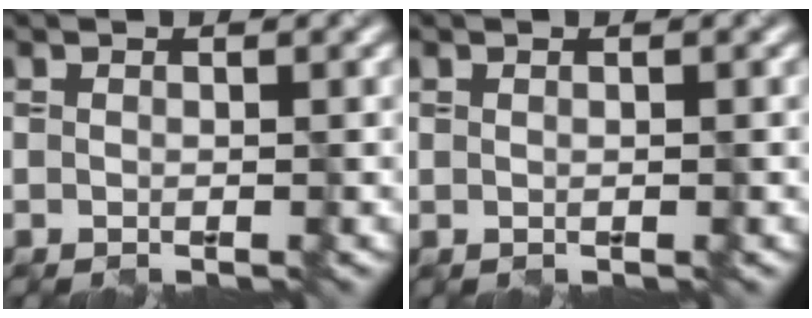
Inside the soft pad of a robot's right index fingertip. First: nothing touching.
{"total": 0.5, "force": [0.3, 0.3, 0.3], "torque": [0.003, -0.002, 0.001]}